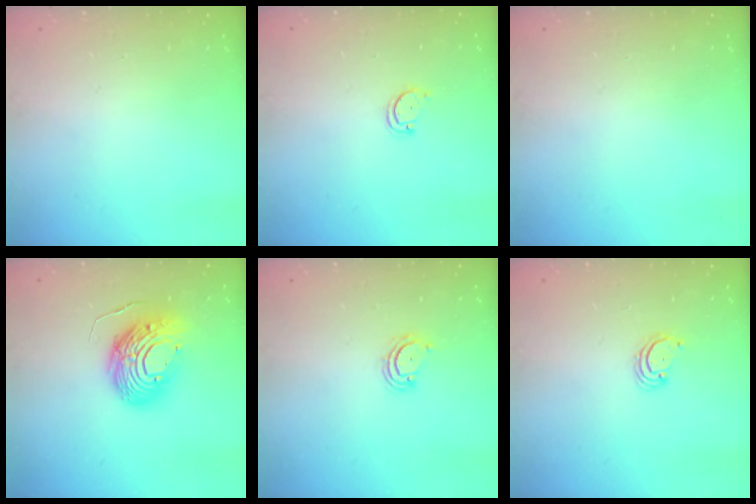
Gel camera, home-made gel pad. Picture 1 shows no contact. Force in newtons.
{"total": 2.8, "press": 2.8, "slide": 0.3}
{"total": 0.0}
{"total": 14.7, "press": 14.6, "slide": 1.4}
{"total": 4.5, "press": 4.5, "slide": 0.4}
{"total": 2.8, "press": 2.8, "slide": 0.2}